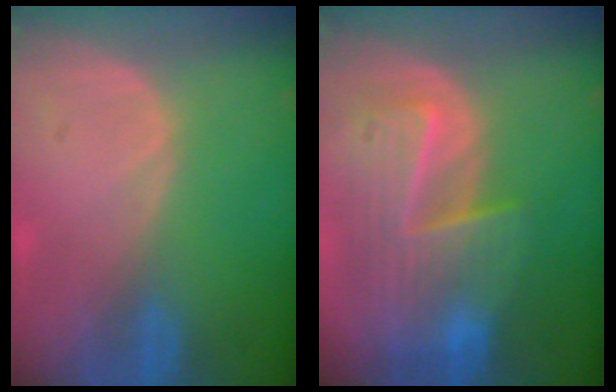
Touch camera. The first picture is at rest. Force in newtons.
{"total": 10.0, "press": 8.7, "slide": 5.1}